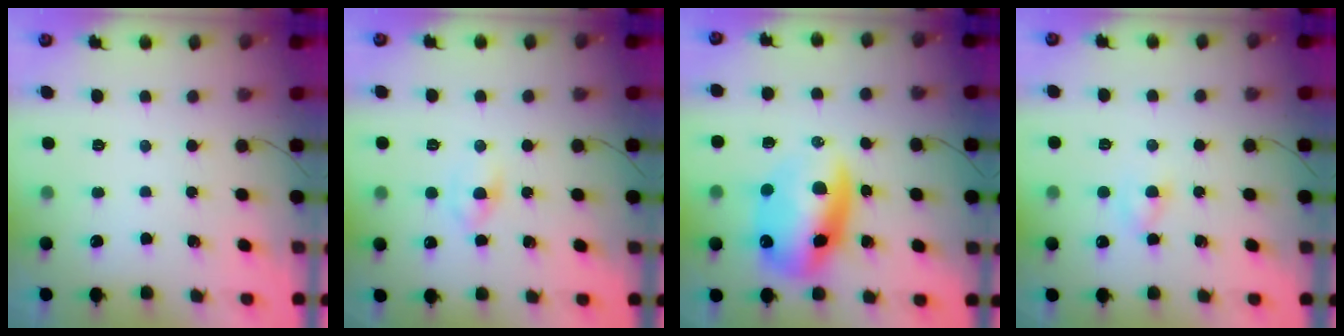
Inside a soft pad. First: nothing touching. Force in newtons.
{"total": 2.2, "press": 1.9, "slide": 1.1}
{"total": 14.2, "press": 13.7, "slide": 3.7}
{"total": 1.7, "press": 1.6, "slide": 0.5}